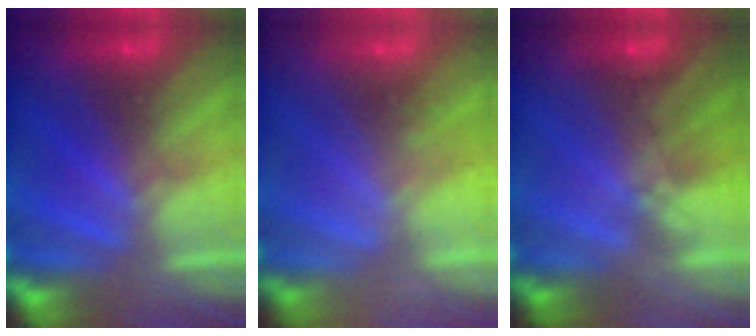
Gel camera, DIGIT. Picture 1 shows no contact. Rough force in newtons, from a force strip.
{"total": 2.4}
{"total": 1.6}